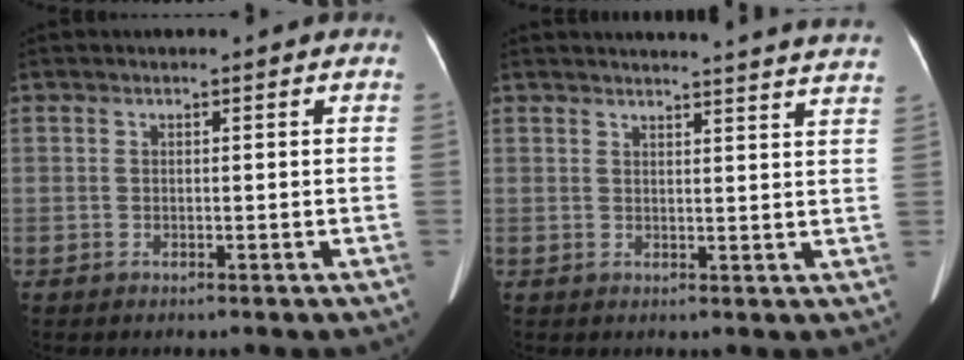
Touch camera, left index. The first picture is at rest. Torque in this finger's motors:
{"motor_torque": [-0.38, -0.37, -0.28, 0.01]}